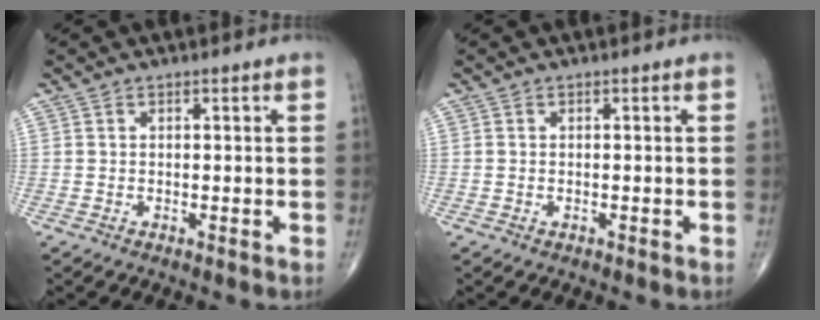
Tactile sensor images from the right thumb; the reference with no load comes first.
{"total": 0.0}